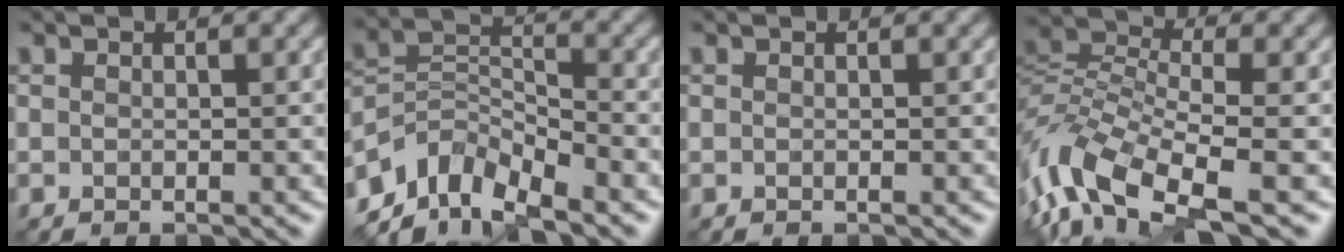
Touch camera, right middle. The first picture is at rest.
{"total": 6.1, "force": [-5.0, 2.6, 2.4], "torque": [-0.034, -0.004, -0.104]}
{"total": 0.0}
{"total": 8.9, "force": [-4.3, 3.7, 6.9], "torque": [-0.143, 0.001, -0.102]}